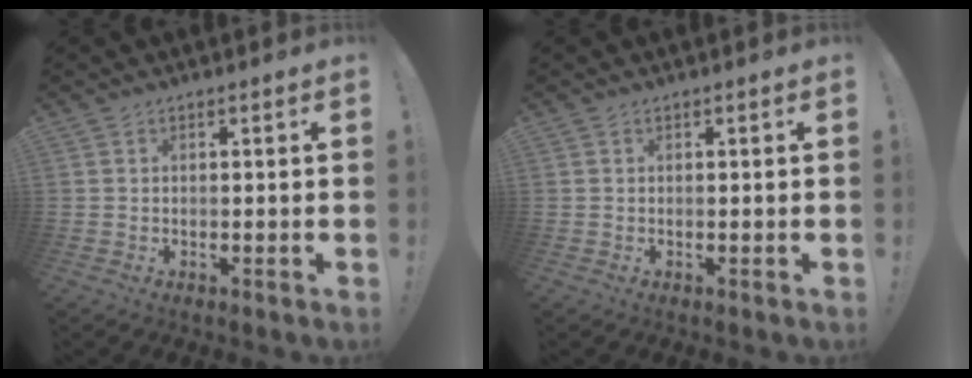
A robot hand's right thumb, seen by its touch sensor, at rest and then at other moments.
{"total": 0.0}